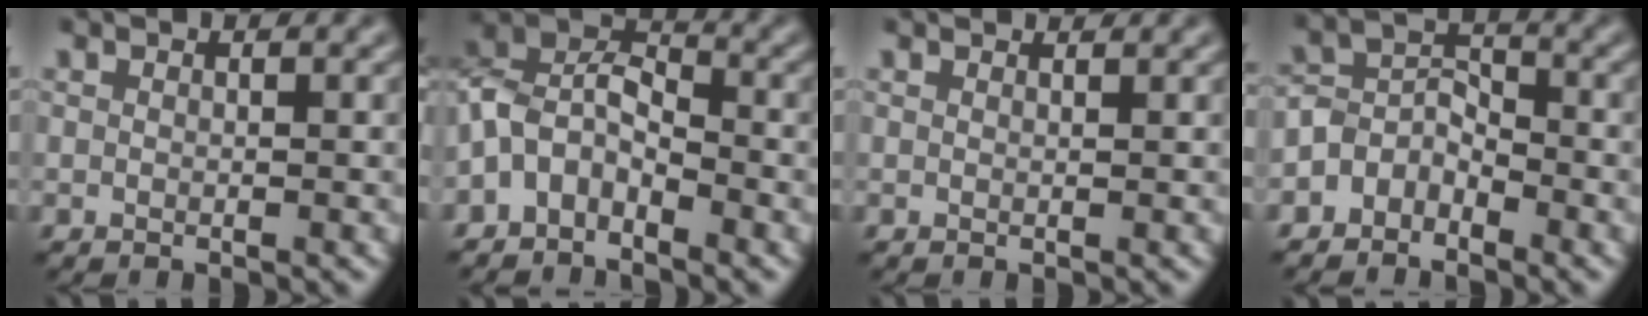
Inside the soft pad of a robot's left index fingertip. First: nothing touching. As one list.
[{"total": 4.8, "force": [-2.6, 3.0, 2.8], "torque": [-0.053, 0.009, -0.060]}, {"total": 1.1, "force": [1.0, 0.1, 0.1], "torque": [-0.006, -0.003, 0.008]}, {"total": 2.8, "force": [-2.2, 1.7, 0.6], "torque": [-0.010, 0.012, -0.049]}]